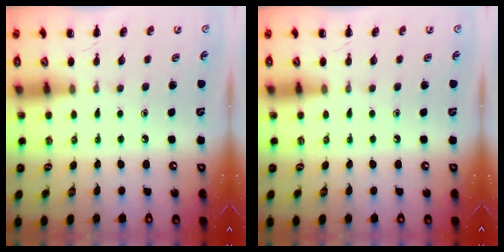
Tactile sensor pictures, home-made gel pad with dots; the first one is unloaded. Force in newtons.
{"total": 0.0}